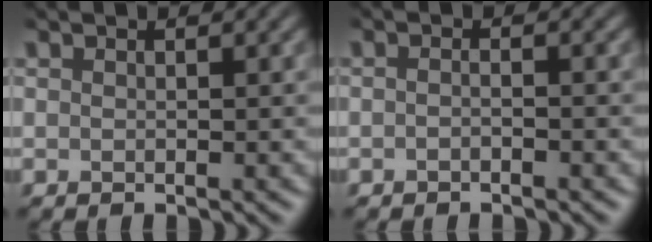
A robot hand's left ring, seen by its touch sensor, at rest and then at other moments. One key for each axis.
{"total": 0.8, "fx": -0.5, "fy": 0.2, "fz": 0.6, "tx": -0.013, "ty": -0.002, "tz": -0.011}